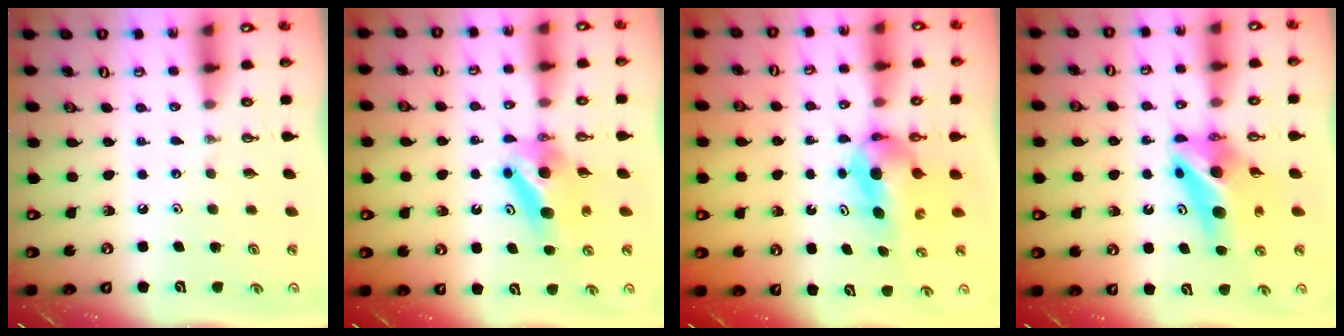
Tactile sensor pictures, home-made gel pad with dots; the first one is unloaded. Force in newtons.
{"total": 6.6, "press": 6.6, "slide": 0.8}
{"total": 5.7, "press": 5.4, "slide": 1.9}
{"total": 11.4, "press": 11.4, "slide": 1.0}